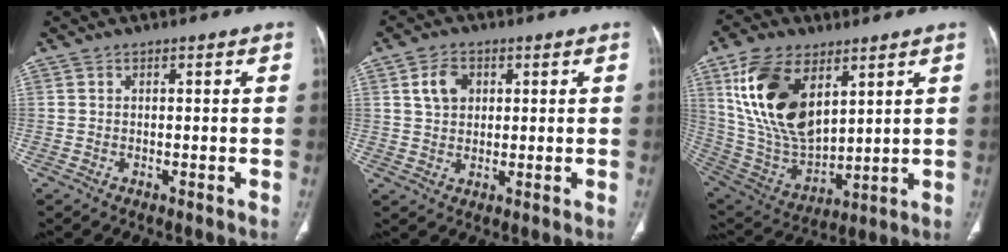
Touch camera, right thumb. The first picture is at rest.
{"total": 5.4, "force": [1.8, 3.9, 3.1], "torque": [-0.043, -0.001, 0.033]}
{"total": 20.3, "force": [8.3, 11.1, 14.9], "torque": [-0.264, -0.035, 0.169]}